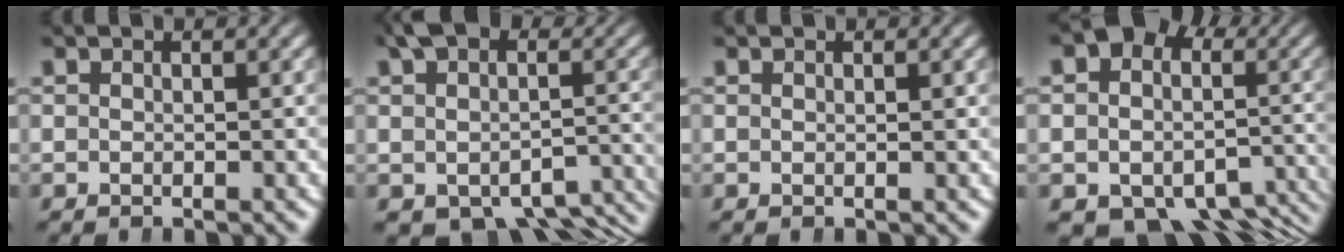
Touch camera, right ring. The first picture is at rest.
{"total": 6.7, "force": [-4.6, 3.6, 3.4], "torque": [-0.040, -0.024, -0.057]}
{"total": 0.0}
{"total": 10.8, "force": [-4.4, 8.3, 5.2], "torque": [-0.063, -0.021, -0.072]}